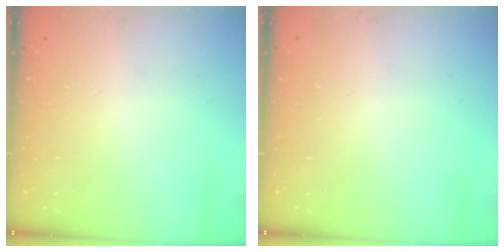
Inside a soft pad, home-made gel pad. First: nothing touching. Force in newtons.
{"total": 0.0}